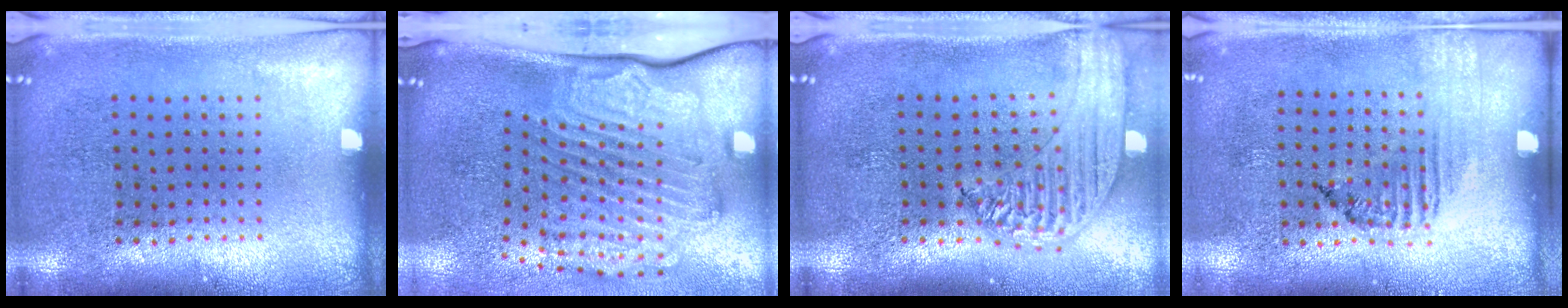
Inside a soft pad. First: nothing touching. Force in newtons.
{"total": 3.6, "press": 2.4, "slide": 2.6}
{"total": 1.8, "press": 1.7, "slide": 0.6}
{"total": 1.5, "press": 0.9, "slide": 1.2}